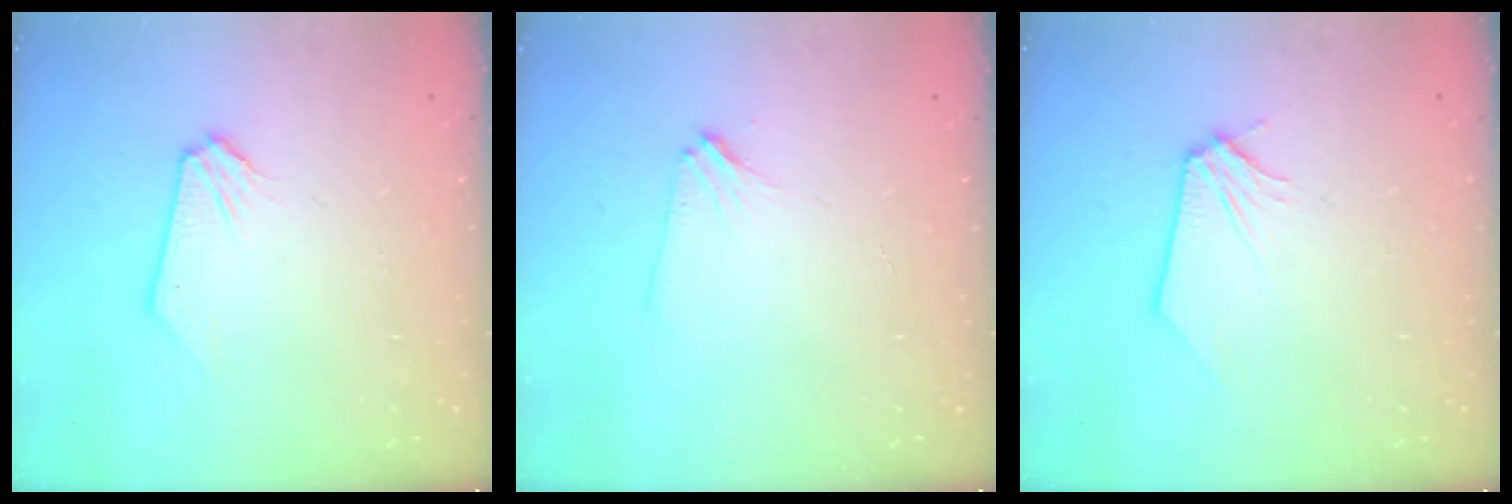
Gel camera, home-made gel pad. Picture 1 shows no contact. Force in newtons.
{"total": 3.1, "press": 3.1, "slide": 0.6}
{"total": 0.0}